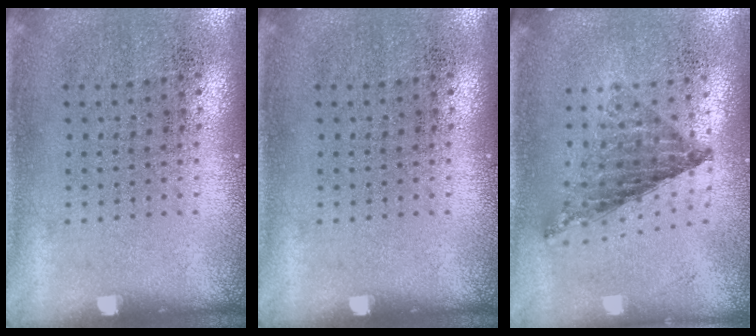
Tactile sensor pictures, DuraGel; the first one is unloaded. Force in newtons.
{"total": 0.0}
{"total": 0.7, "press": 0.7, "slide": 0.1}